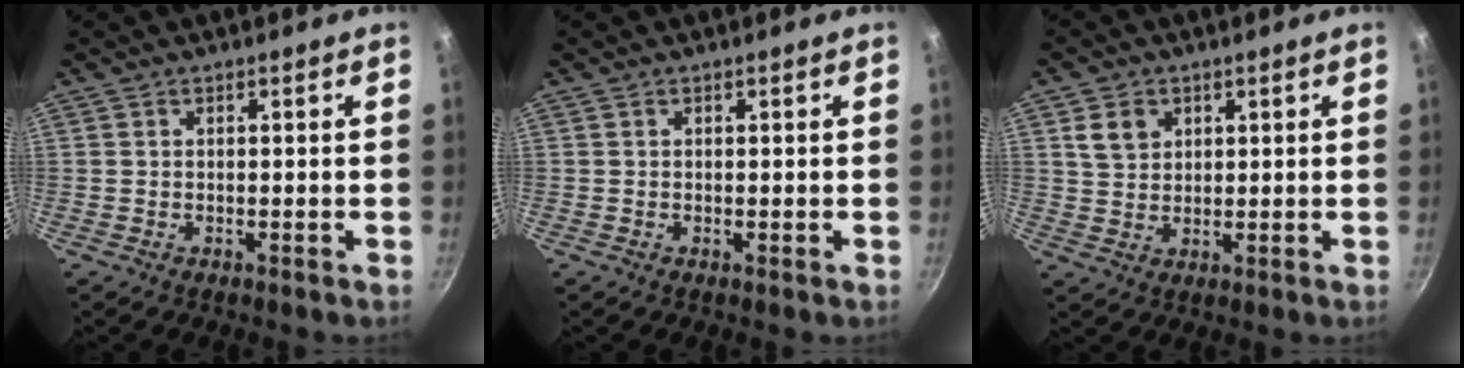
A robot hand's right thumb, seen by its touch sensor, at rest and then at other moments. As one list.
[{"total": 0.0}, {"total": 5.1, "force": [2.2, 4.0, 2.3], "torque": [-0.024, -0.008, 0.044]}]